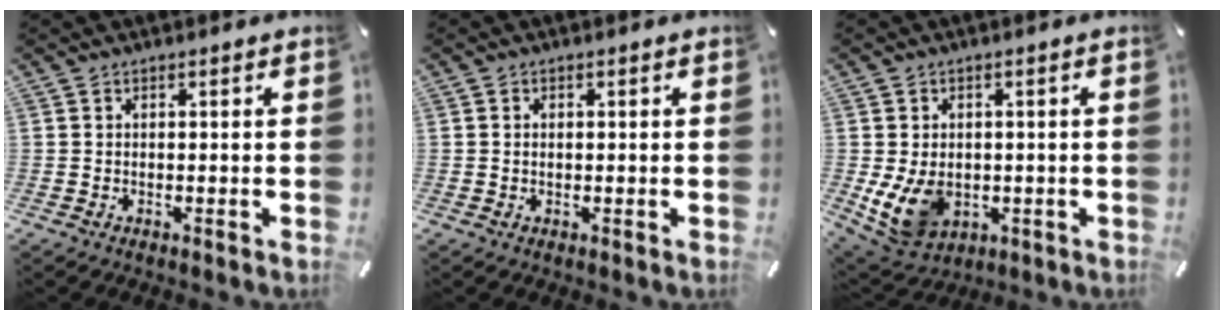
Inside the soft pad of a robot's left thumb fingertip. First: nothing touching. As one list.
[{"total": 0.8, "force": [-0.1, 0.7, 0.5], "torque": [-0.013, 0.004, -0.003]}, {"total": 9.0, "force": [-1.3, 7.2, 5.2], "torque": [-0.112, 0.003, -0.020]}]